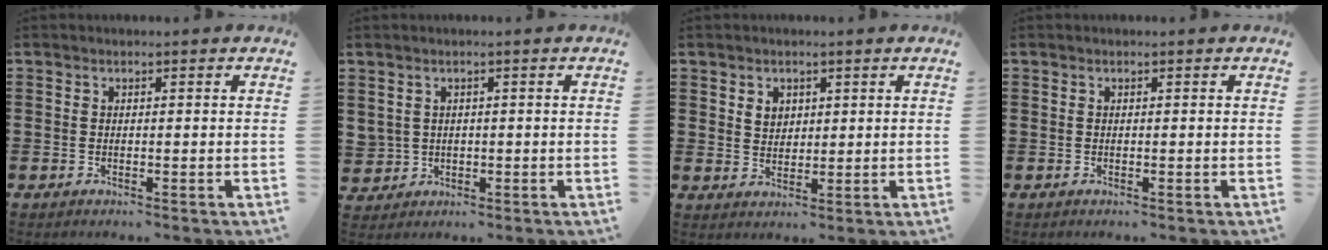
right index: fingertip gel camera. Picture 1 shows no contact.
{"total": 1.8, "force": [0.6, 1.7, 0.1], "torque": [-0.011, 0.007, 0.010]}
{"total": 2.4, "force": [1.3, 1.9, 0.8], "torque": [-0.022, 0.006, 0.025]}
{"total": 0.0}